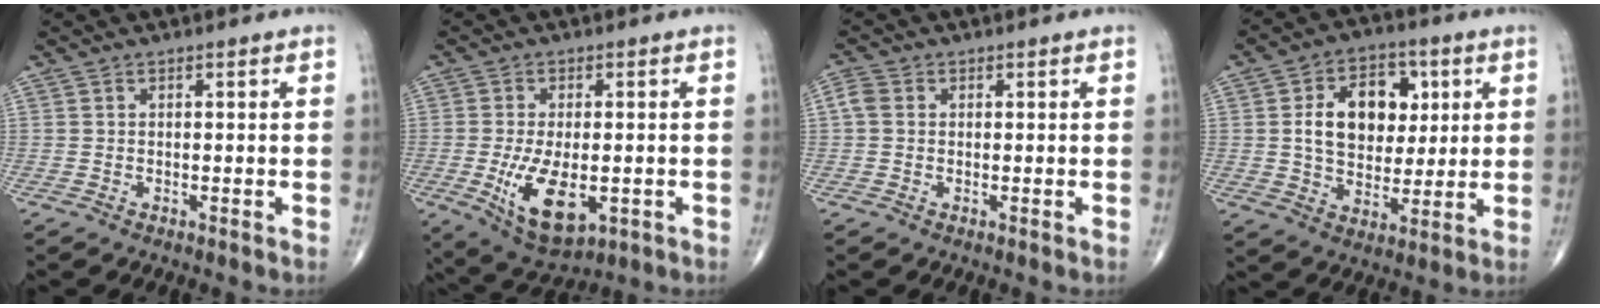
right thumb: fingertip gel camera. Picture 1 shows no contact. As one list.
[{"total": 11.5, "force": [-2.6, 5.6, 9.6], "torque": [-0.167, -0.015, -0.030]}, {"total": 2.4, "force": [0.3, 2.0, 1.3], "torque": [-0.033, 0.009, 0.001]}, {"total": 14.3, "force": [3.0, 10.0, 9.9], "torque": [-0.115, 0.000, 0.050]}]